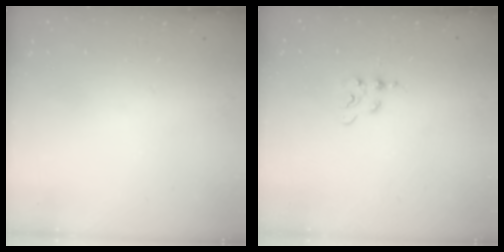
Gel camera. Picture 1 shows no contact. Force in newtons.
{"total": 3.9, "press": 3.9, "slide": 0.5}